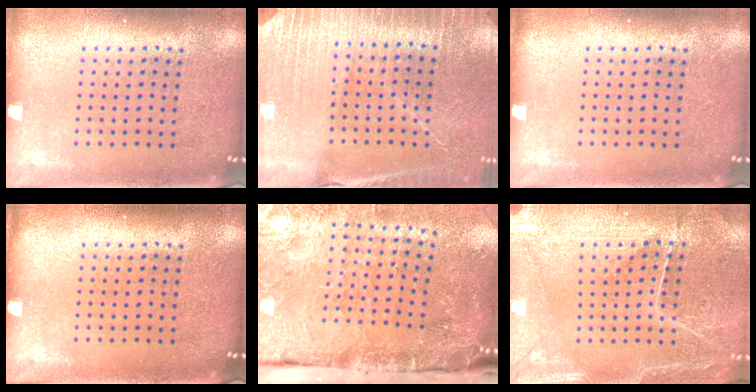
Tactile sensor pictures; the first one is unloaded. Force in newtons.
{"total": 3.3, "press": 3.2, "slide": 0.6}
{"total": 0.0}
{"total": 0.0}
{"total": 4.8, "press": 3.7, "slide": 3.1}
{"total": 1.1, "press": 1.0, "slide": 0.4}